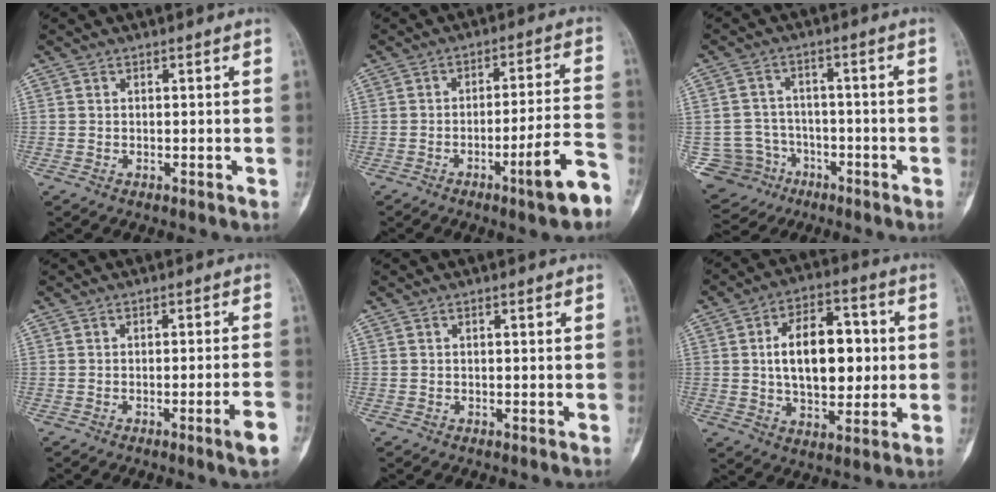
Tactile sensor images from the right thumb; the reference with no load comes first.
{"total": 10.3, "force": [-5.7, 0.8, 8.5], "torque": [-0.117, 0.035, -0.083]}
{"total": 9.8, "force": [-4.0, 8.7, 1.7], "torque": [-0.034, 0.046, -0.050]}
{"total": 4.3, "force": [-2.2, -0.1, 3.7], "torque": [-0.058, 0.008, -0.033]}
{"total": 0.0}
{"total": 15.8, "force": [1.4, 9.2, 12.8], "torque": [-0.163, 0.014, 0.021]}